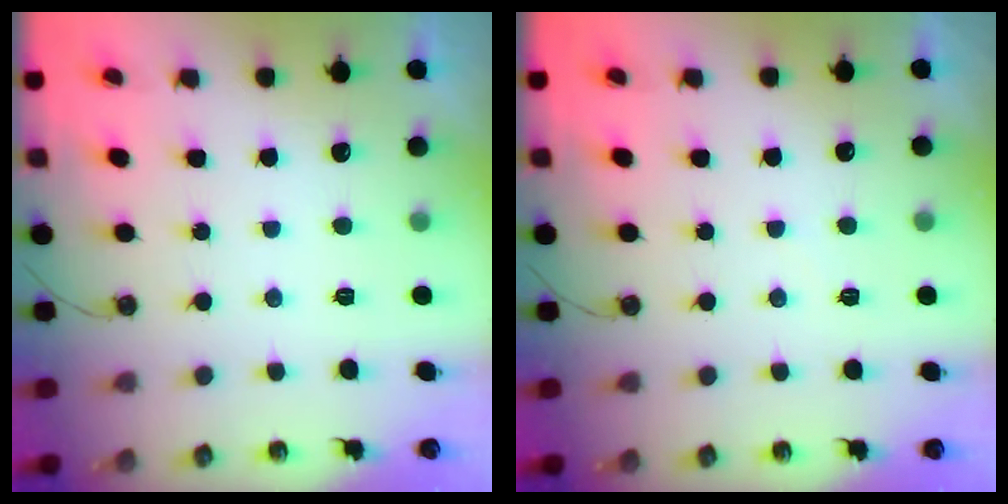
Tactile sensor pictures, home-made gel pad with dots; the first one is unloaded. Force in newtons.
{"total": 3.6, "press": 3.6, "slide": 0.3}